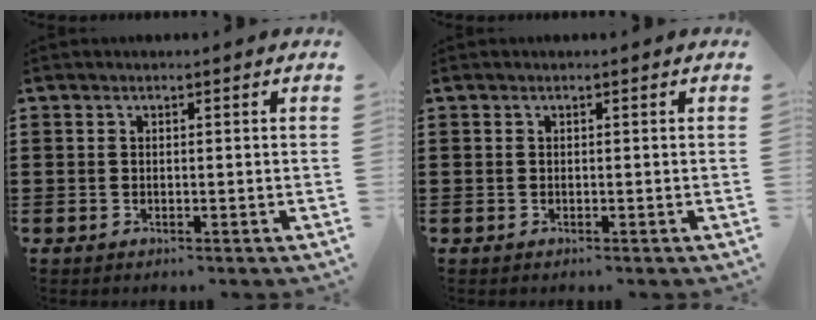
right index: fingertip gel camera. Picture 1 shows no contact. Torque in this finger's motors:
{"motor_torque": [0.00, 0.00, 0.00, -0.01]}